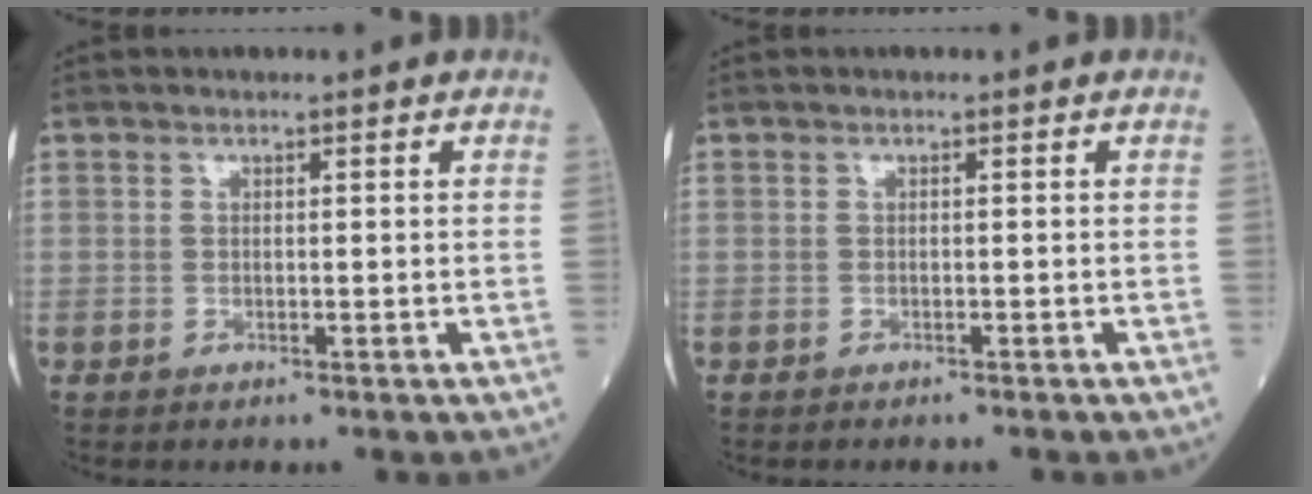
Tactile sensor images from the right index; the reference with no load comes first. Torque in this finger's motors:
{"motor_torque": [0.10, -0.01, -0.03, 0.00]}